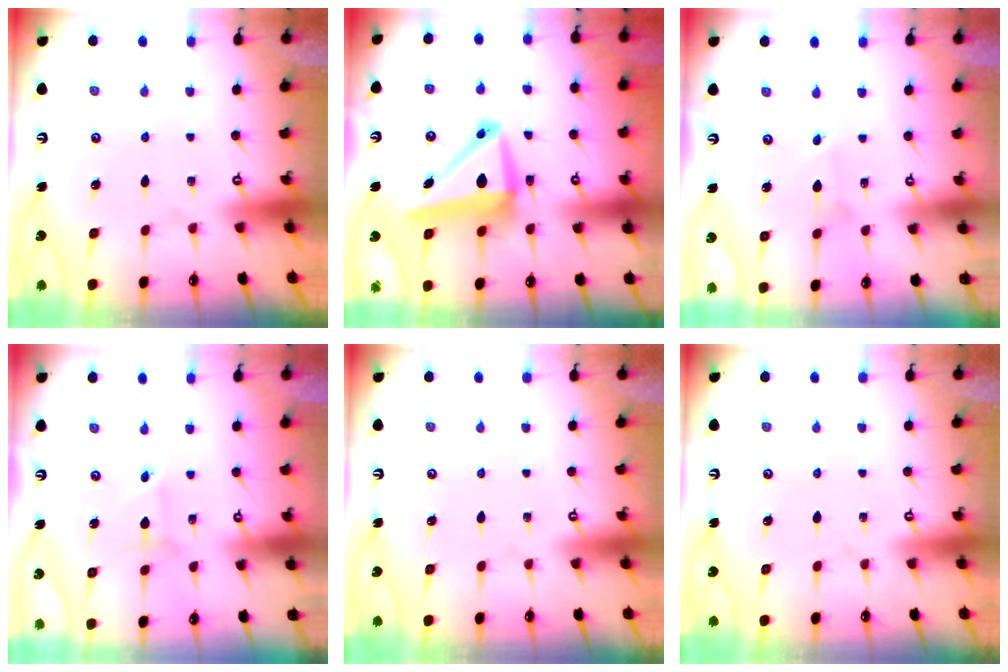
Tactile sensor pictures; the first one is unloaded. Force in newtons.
{"total": 10.3, "press": 10.1, "slide": 2.3}
{"total": 3.1, "press": 3.1, "slide": 0.3}
{"total": 2.0, "press": 2.0, "slide": 0.3}
{"total": 0.0}
{"total": 0.0}